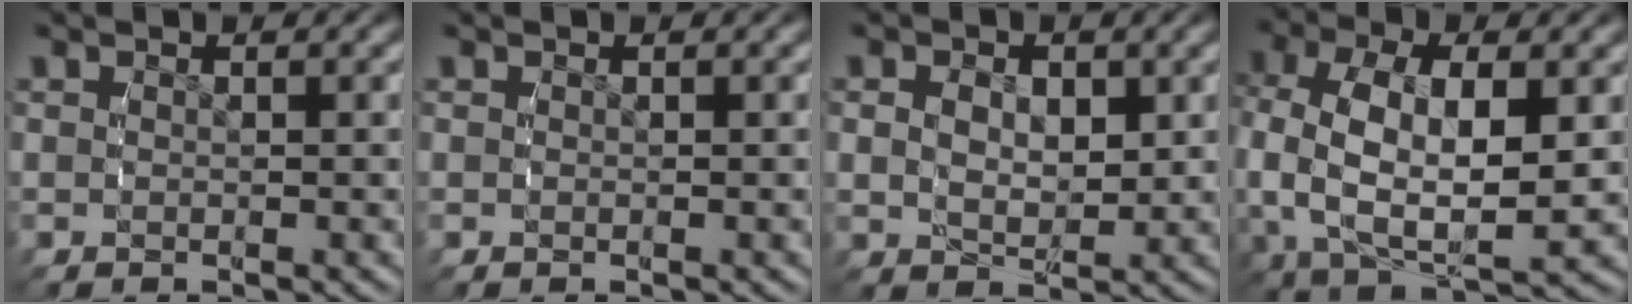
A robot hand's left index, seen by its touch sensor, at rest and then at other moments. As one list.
[{"total": 0.0}, {"total": 3.2, "force": [0.6, 2.1, 2.4], "torque": [-0.042, -0.016, 0.022]}, {"total": 9.8, "force": [-0.3, 6.0, 7.7], "torque": [-0.171, -0.032, 0.012]}]